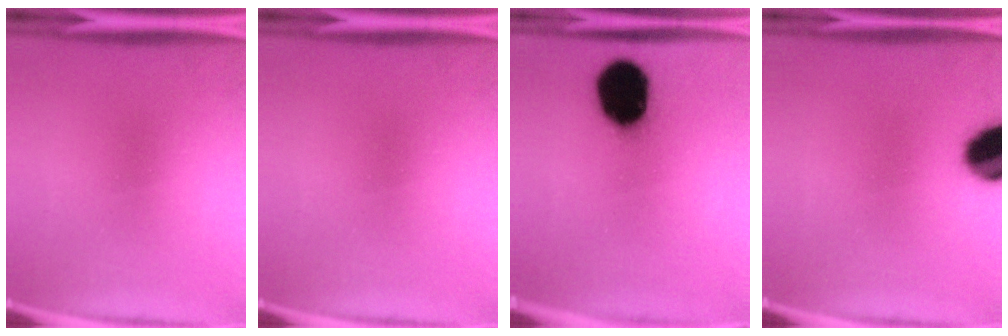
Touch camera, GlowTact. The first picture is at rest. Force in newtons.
{"total": 0.0}
{"total": 18.6}
{"total": 14.3}